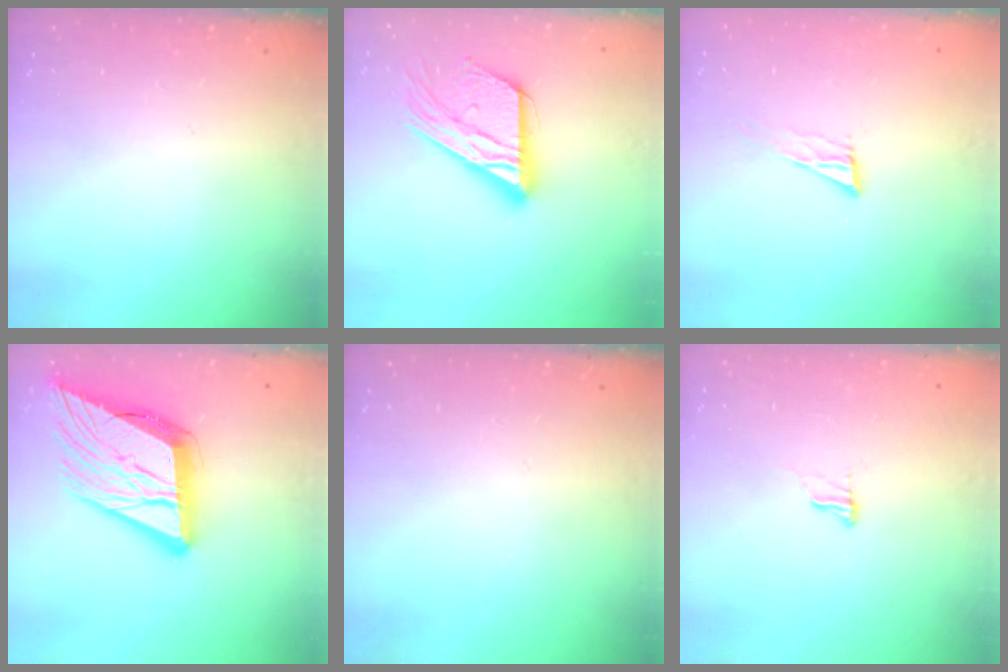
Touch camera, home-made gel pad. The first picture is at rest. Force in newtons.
{"total": 17.5, "press": 17.4, "slide": 1.4}
{"total": 6.4, "press": 6.4, "slide": 1.0}
{"total": 23.3, "press": 22.8, "slide": 5.1}
{"total": 0.0}
{"total": 7.4, "press": 7.4, "slide": 0.8}